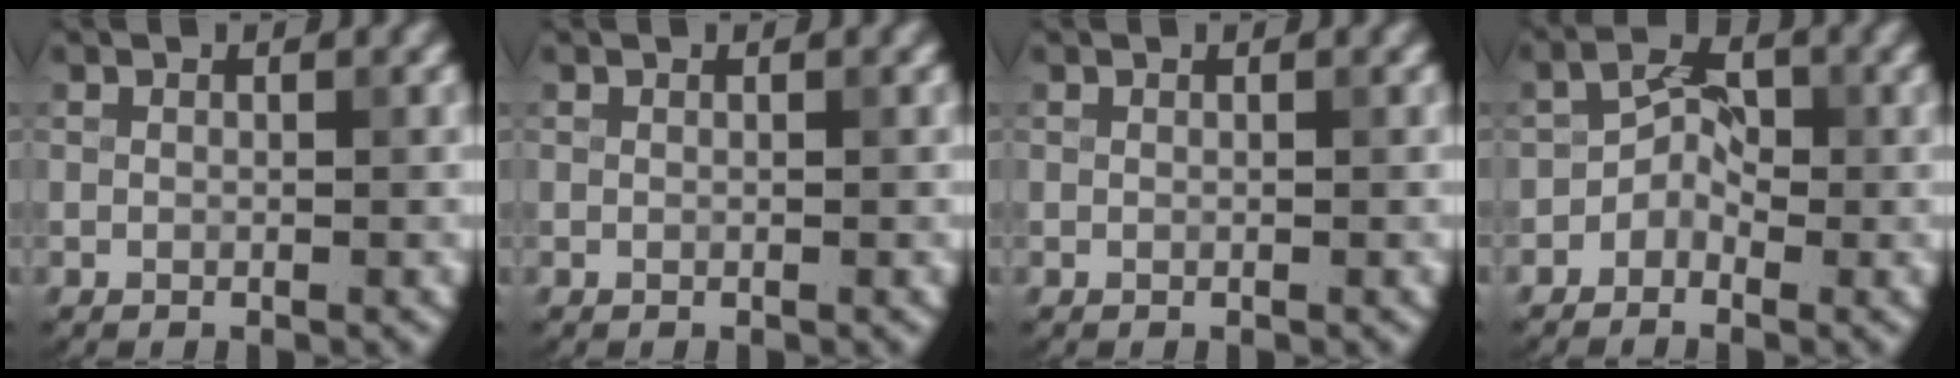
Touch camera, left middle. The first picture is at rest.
{"total": 0.0}
{"total": 0.0}
{"total": 2.2, "force": [-1.1, 1.6, 1.2], "torque": [-0.013, 0.009, -0.026]}